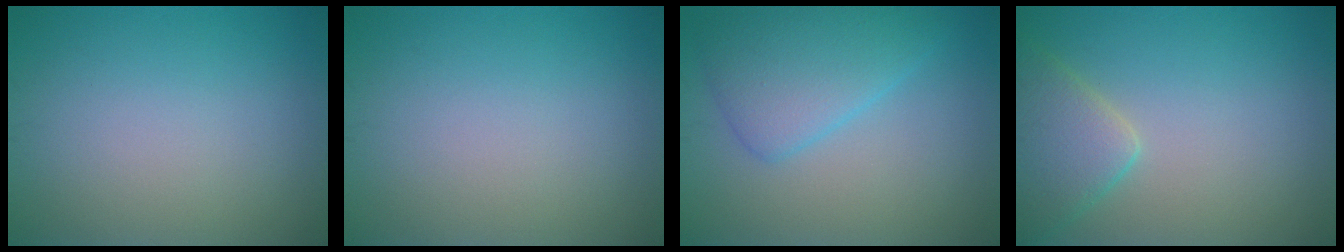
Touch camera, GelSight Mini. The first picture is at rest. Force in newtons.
{"total": 0.0}
{"total": 4.7, "press": 4.7, "slide": 0.3}
{"total": 4.4, "press": 4.4, "slide": 0.2}